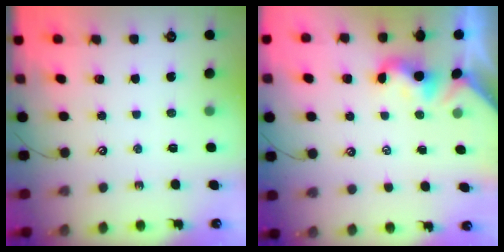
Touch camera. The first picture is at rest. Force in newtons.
{"total": 2.0, "press": 2.0, "slide": 0.4}